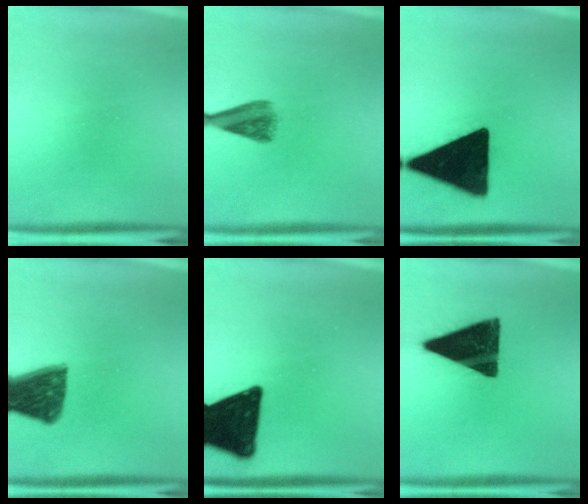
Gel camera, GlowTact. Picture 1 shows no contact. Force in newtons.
{"total": 4.4}
{"total": 18.8}
{"total": 12.2}
{"total": 19.6}
{"total": 15.4}